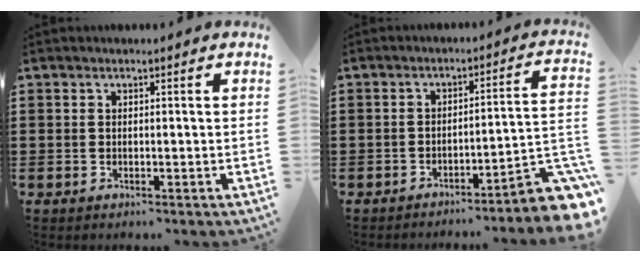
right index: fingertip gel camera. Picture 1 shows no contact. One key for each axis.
{"total": 5.5, "fx": -3.8, "fy": 0.3, "fz": 3.9, "tx": -0.055, "ty": -0.022, "tz": -0.076}